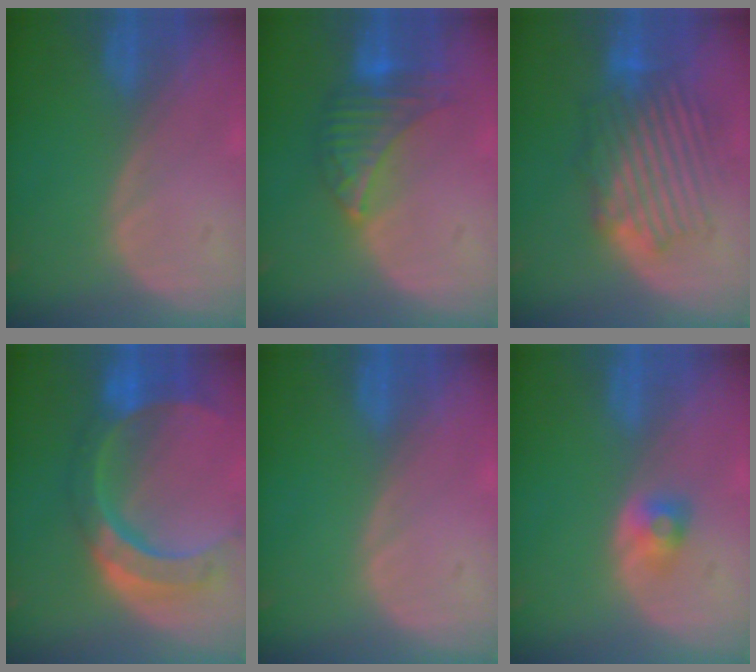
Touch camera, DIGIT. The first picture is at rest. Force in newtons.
{"total": 7.1, "press": 6.7, "slide": 2.2}
{"total": 8.9, "press": 8.6, "slide": 2.3}
{"total": 11.1, "press": 9.3, "slide": 6.0}
{"total": 0.0}
{"total": 2.6, "press": 2.3, "slide": 1.2}